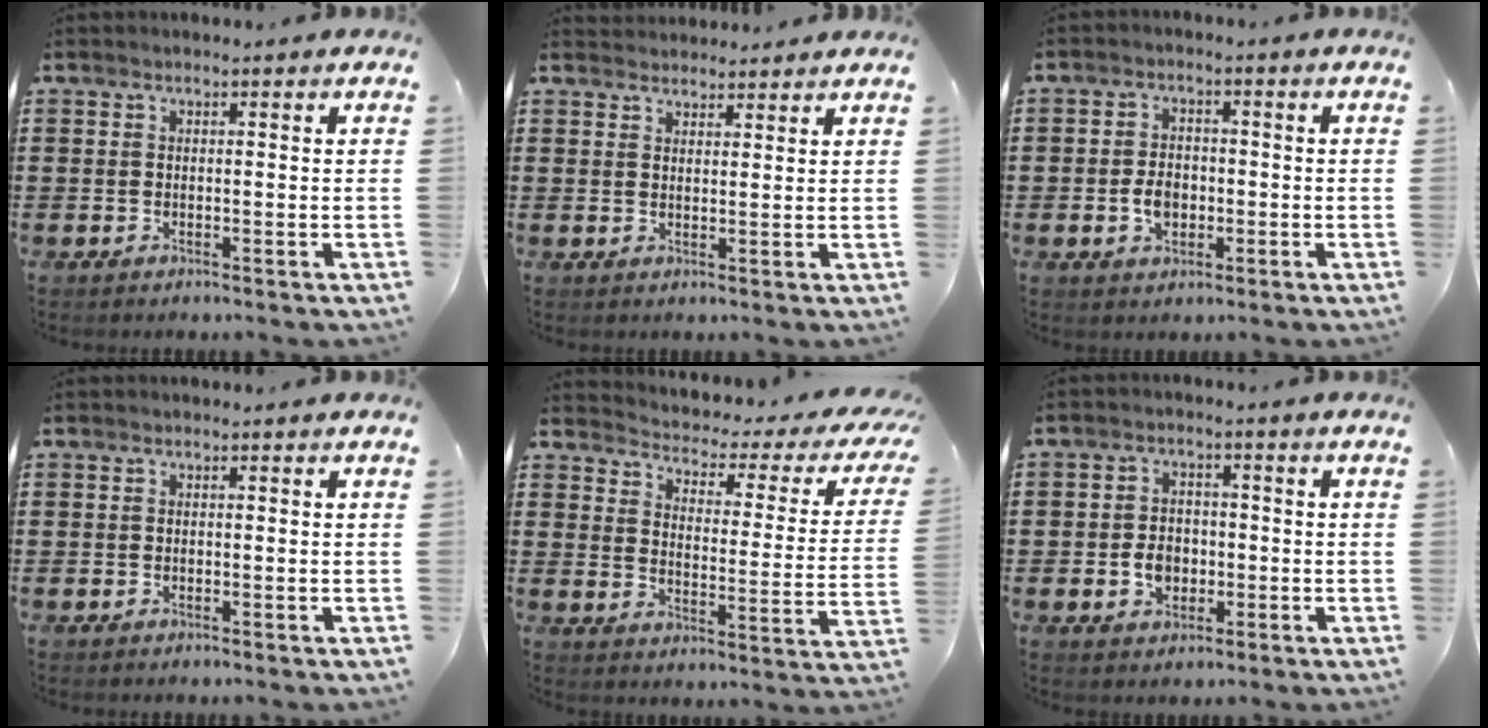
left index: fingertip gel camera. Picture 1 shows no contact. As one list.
[{"total": 2.3, "force": [2.2, 0.3, -0.2], "torque": [-0.002, -0.003, 0.044]}, {"total": 3.7, "force": [-0.9, 2.6, 2.5], "torque": [-0.042, -0.001, -0.018]}, {"total": 0.0}, {"total": 2.2, "force": [1.8, 0.6, 1.1], "torque": [-0.038, -0.026, 0.019]}, {"total": 4.0, "force": [-0.9, 3.1, 2.4], "torque": [-0.043, 0.001, -0.020]}]